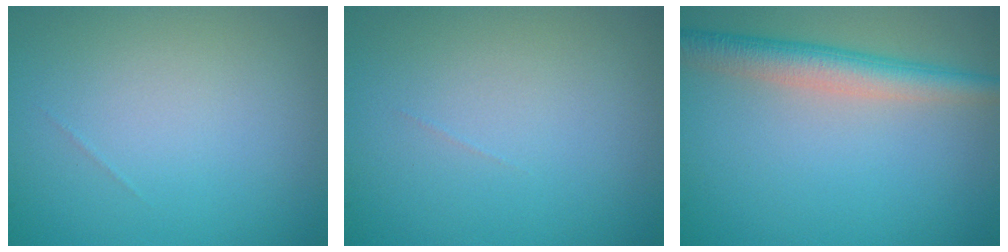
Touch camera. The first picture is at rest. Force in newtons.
{"total": 0.0}
{"total": 4.3, "press": 4.3, "slide": 0.3}